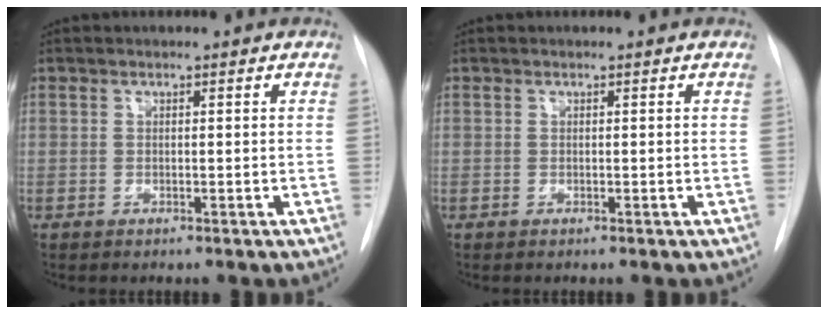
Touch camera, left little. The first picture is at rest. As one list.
[{"total": 0.0}]